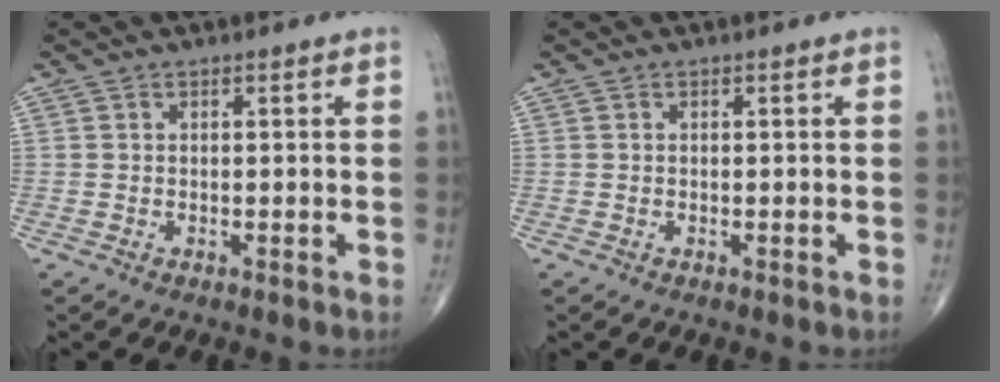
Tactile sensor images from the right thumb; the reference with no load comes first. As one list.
[{"total": 0.0}]